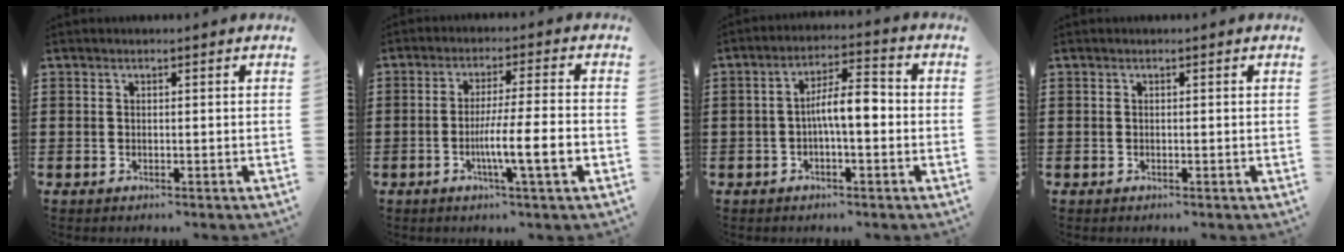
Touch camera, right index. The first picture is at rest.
{"total": 8.0, "force": [-2.4, 0.2, 7.6], "torque": [-0.133, -0.011, -0.043]}
{"total": 6.6, "force": [-0.6, 2.0, 6.2], "torque": [-0.112, 0.014, -0.014]}
{"total": 0.0}